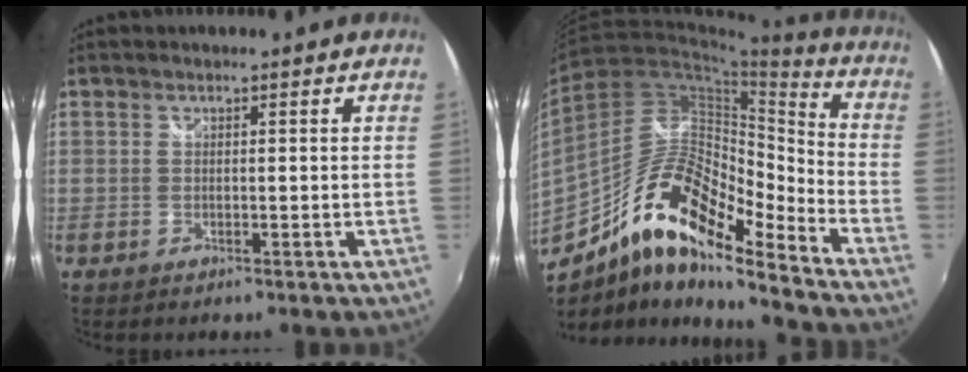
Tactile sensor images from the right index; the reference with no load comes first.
{"total": 17.7, "force": [-11.8, 4.6, 12.3], "torque": [-0.215, 0.006, -0.229]}